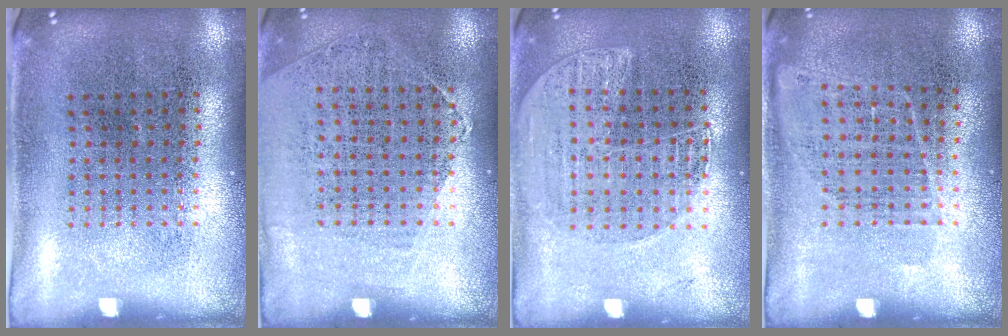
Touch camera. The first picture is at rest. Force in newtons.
{"total": 1.2, "press": 0.9, "slide": 0.7}
{"total": 1.3, "press": 1.3, "slide": 0.1}
{"total": 0.9, "press": 0.8, "slide": 0.5}